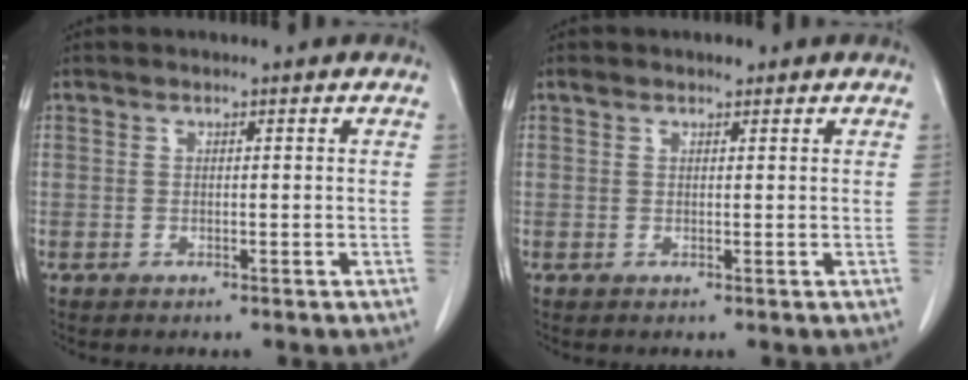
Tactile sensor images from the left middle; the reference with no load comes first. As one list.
[{"total": 1.4, "force": [1.1, 0.6, 0.6], "torque": [-0.014, 0.011, 0.017]}]